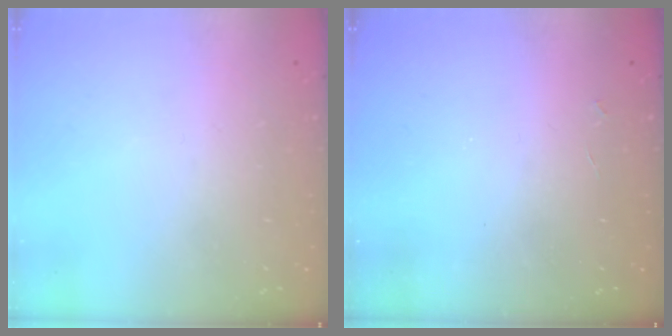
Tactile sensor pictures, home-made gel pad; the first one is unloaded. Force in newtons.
{"total": 2.0, "press": 2.0, "slide": 0.4}